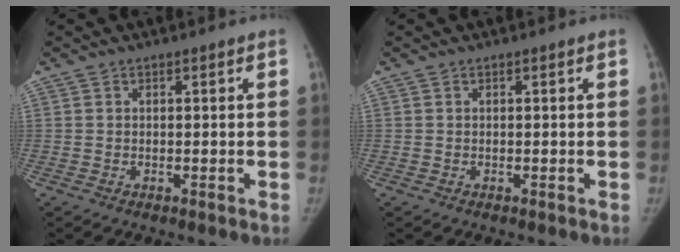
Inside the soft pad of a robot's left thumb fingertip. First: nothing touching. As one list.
[{"total": 0.0}]